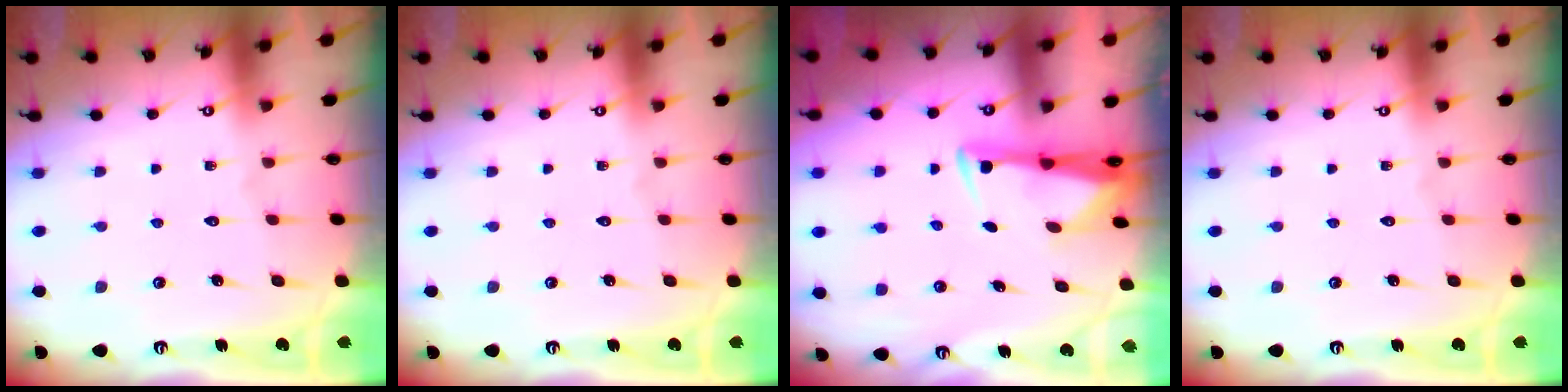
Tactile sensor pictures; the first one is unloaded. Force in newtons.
{"total": 0.0}
{"total": 2.9, "press": 2.8, "slide": 0.8}
{"total": 0.0}